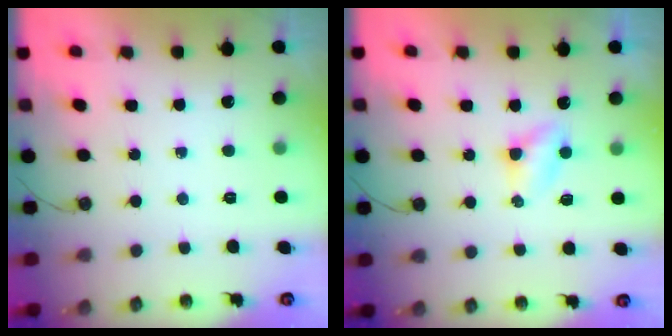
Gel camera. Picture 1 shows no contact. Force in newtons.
{"total": 2.9, "press": 2.9, "slide": 0.3}